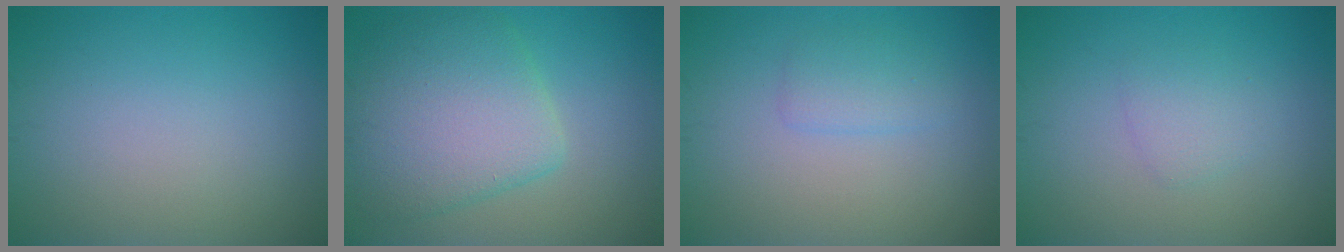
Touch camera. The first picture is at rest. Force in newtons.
{"total": 7.3, "press": 7.3, "slide": 0.2}
{"total": 1.7, "press": 1.7, "slide": 0.2}
{"total": 1.5, "press": 1.5, "slide": 0.0}